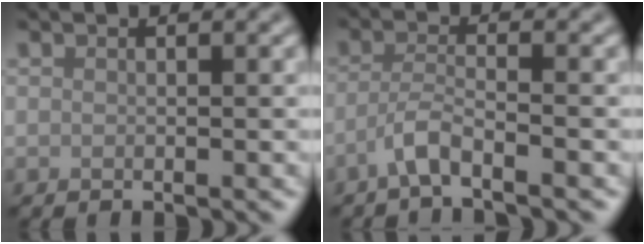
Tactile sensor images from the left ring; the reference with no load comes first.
{"total": 2.8, "force": [-2.0, 0.3, 1.9], "torque": [-0.039, 0.002, -0.051]}